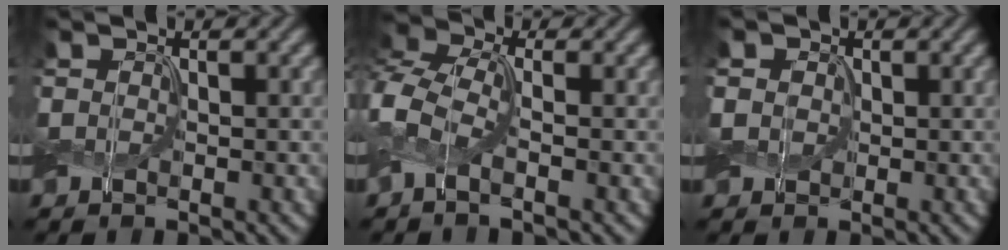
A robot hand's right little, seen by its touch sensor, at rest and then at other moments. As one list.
[{"total": 4.0, "force": [-1.4, 1.9, 3.1], "torque": [-0.080, 0.011, -0.046]}, {"total": 2.1, "force": [0.4, 1.8, 1.0], "torque": [-0.030, 0.007, 0.005]}]